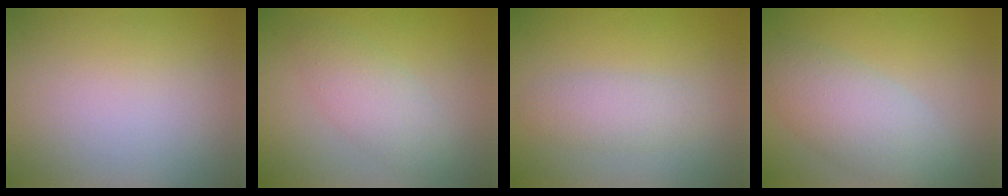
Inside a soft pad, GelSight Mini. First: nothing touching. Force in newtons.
{"total": 3.2, "press": 3.2, "slide": 0.1}
{"total": 2.4, "press": 2.4, "slide": 0.1}
{"total": 5.1, "press": 5.1, "slide": 0.2}